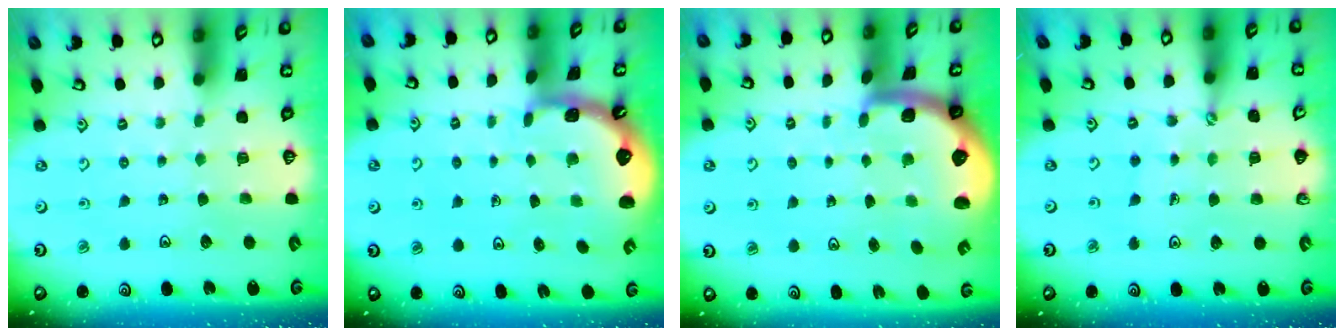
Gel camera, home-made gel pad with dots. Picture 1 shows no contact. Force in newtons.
{"total": 1.0, "press": 1.0, "slide": 0.2}
{"total": 3.1, "press": 3.0, "slide": 0.9}
{"total": 1.2, "press": 1.2, "slide": 0.2}